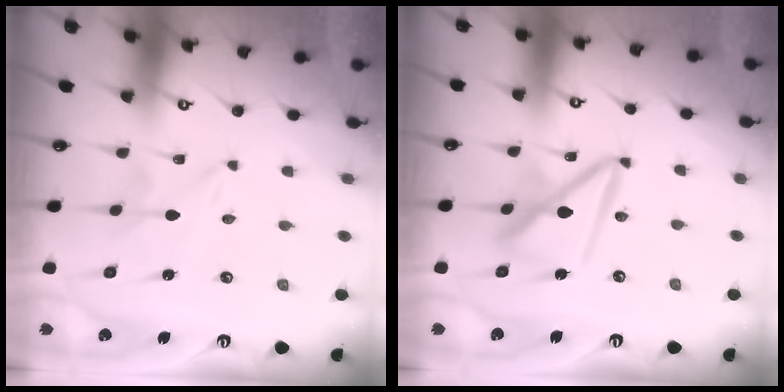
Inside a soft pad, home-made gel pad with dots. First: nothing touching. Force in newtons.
{"total": 13.6, "press": 13.6, "slide": 1.4}